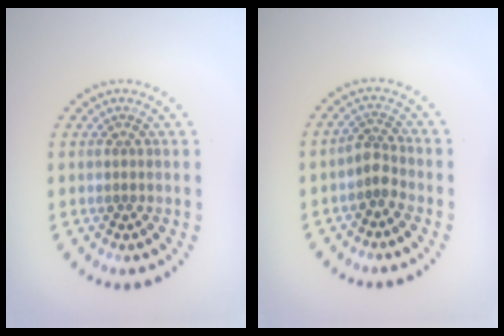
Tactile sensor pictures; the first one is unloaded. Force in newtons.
{"total": 1.8, "press": 1.4, "slide": 1.1}